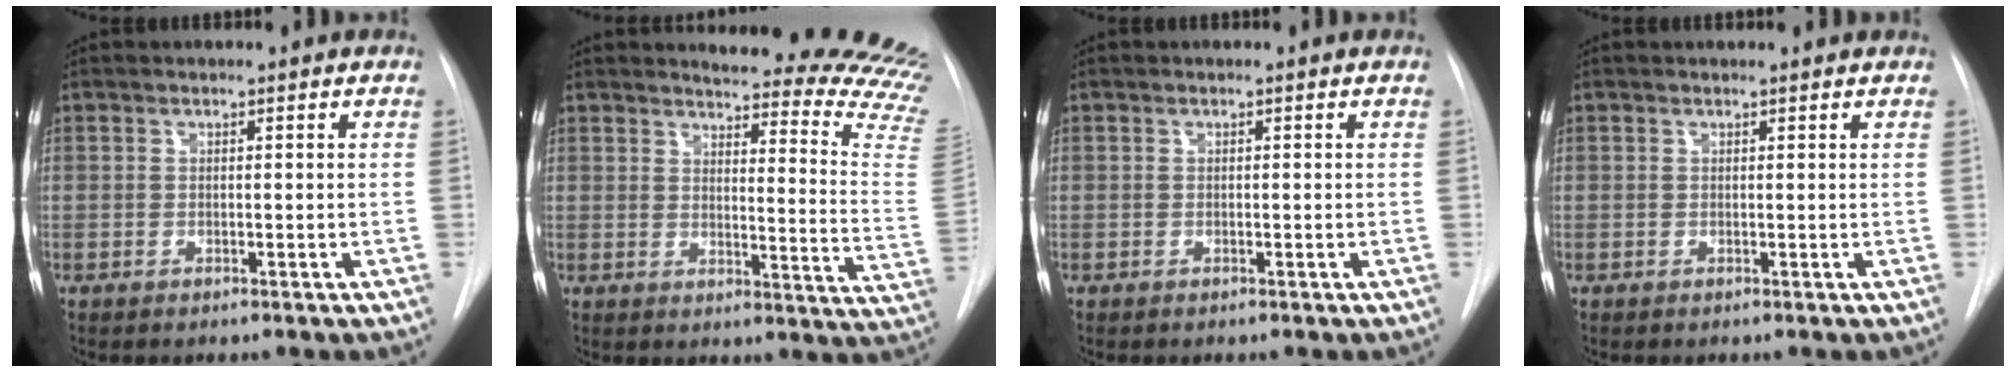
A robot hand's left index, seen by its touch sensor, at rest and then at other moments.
{"total": 22.0, "force": [20.8, 1.0, 7.0], "torque": [-0.080, -0.163, 0.212]}
{"total": 0.0}
{"total": 1.0, "force": [0.9, 0.4, 0.1], "torque": [-0.009, 0.010, 0.002]}